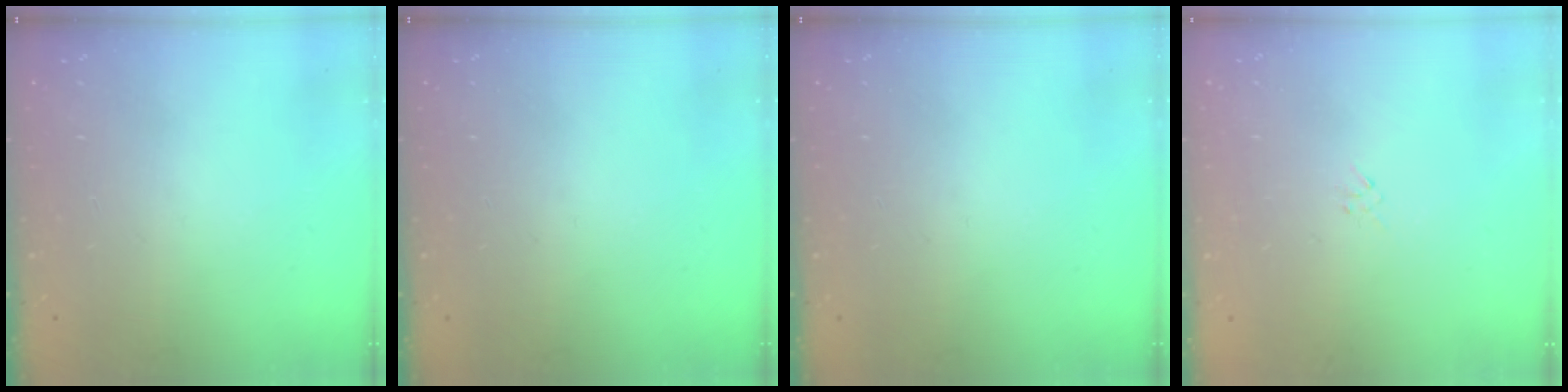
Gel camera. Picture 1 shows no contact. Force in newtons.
{"total": 0.0}
{"total": 0.0}
{"total": 1.3, "press": 1.3, "slide": 0.4}